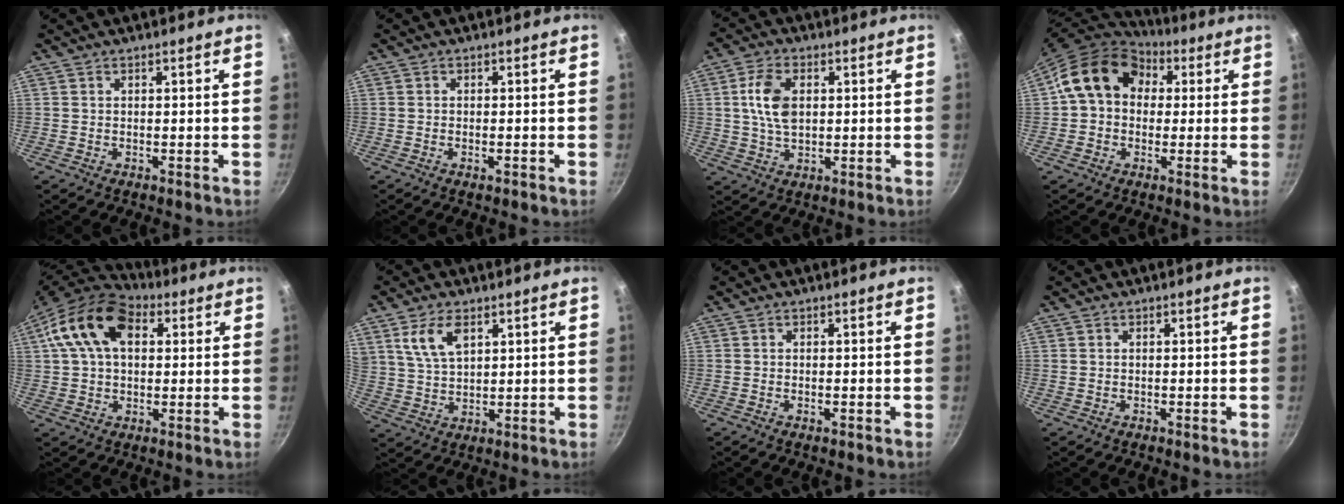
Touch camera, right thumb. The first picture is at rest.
{"total": 1.1, "force": [-0.5, 0.4, 0.9], "torque": [-0.015, 0.002, -0.009]}
{"total": 8.4, "force": [1.5, 5.1, 6.5], "torque": [-0.114, 0.003, 0.027]}
{"total": 15.2, "force": [3.2, 12.0, 8.8], "torque": [-0.123, 0.034, 0.038]}
{"total": 16.2, "force": [4.6, 10.6, 11.4], "torque": [-0.188, 0.017, 0.064]}
{"total": 7.8, "force": [3.8, 4.0, 5.5], "torque": [-0.099, -0.012, 0.079]}
{"total": 0.8, "force": [-0.3, 0.3, 0.7], "torque": [-0.012, 0.002, -0.007]}
{"total": 0.0}